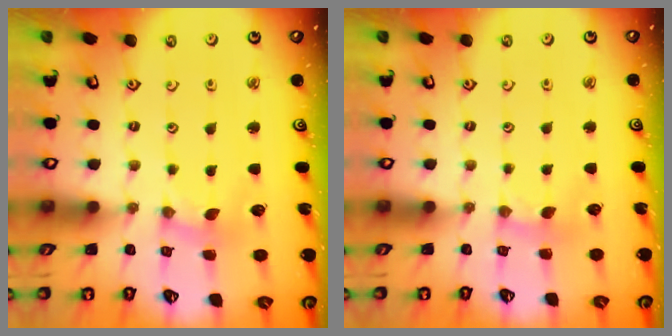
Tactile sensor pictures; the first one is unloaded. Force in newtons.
{"total": 2.1, "press": 2.1, "slide": 0.3}